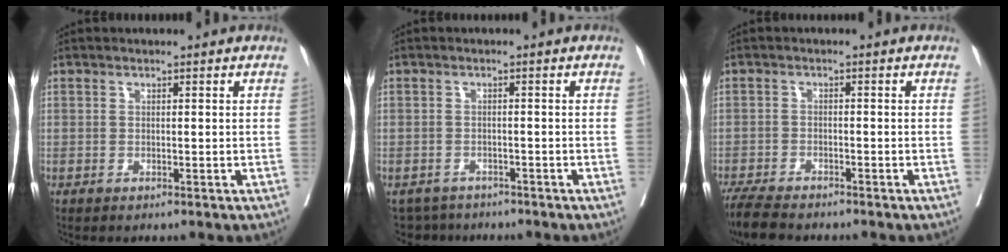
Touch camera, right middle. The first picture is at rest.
{"total": 4.4, "force": [-4.0, 1.8, -0.4], "torque": [0.011, -0.001, -0.060]}
{"total": 6.3, "force": [-5.6, 1.0, 2.7], "torque": [-0.047, -0.017, -0.097]}